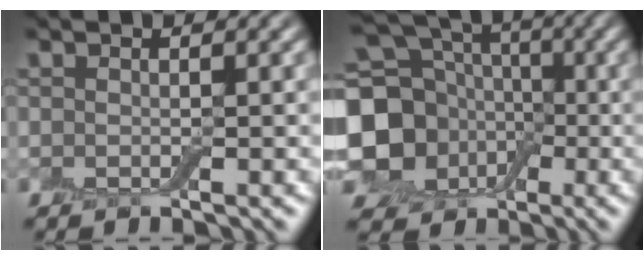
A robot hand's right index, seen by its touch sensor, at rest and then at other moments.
{"total": 15.0, "force": [-0.5, 13.3, 6.9], "torque": [-0.181, 0.001, -0.039]}